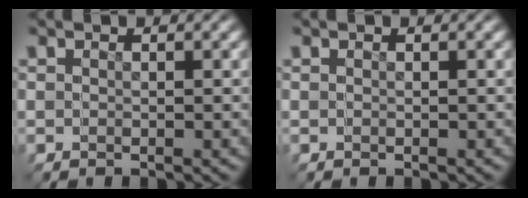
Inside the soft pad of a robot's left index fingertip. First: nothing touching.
{"total": 0.0}